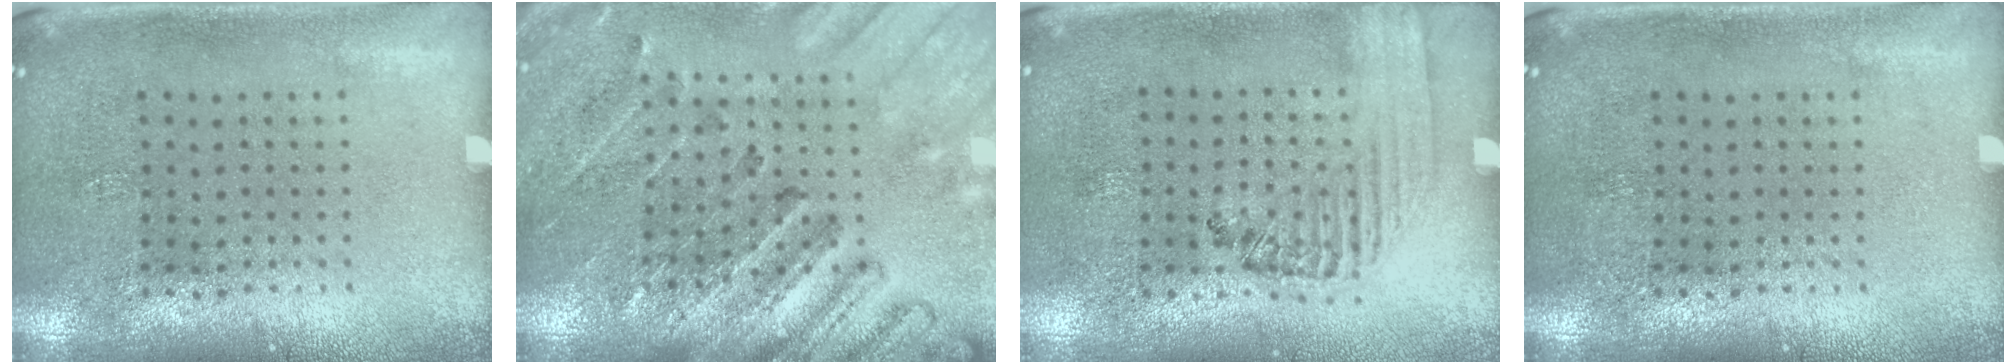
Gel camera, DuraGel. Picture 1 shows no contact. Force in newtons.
{"total": 2.7, "press": 2.6, "slide": 0.2}
{"total": 1.4, "press": 1.2, "slide": 0.7}
{"total": 0.0}